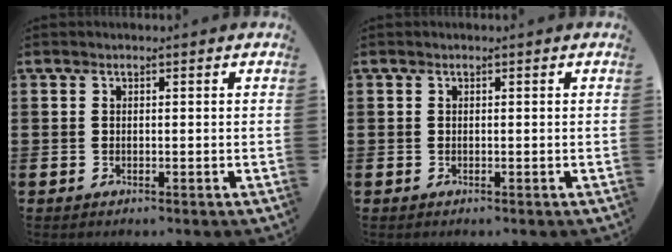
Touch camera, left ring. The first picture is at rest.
{"total": 0.0}